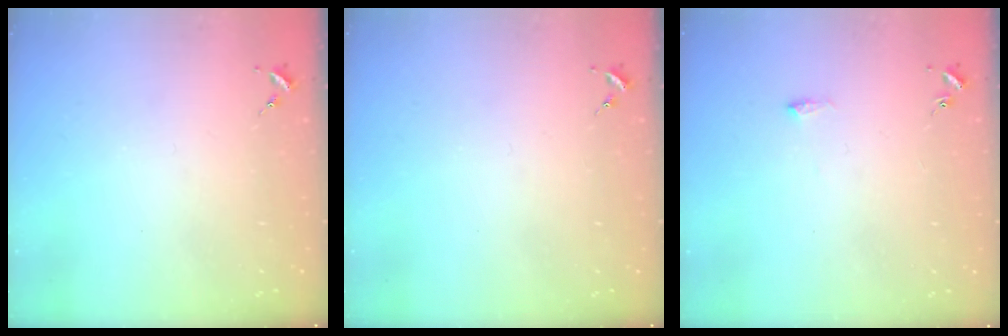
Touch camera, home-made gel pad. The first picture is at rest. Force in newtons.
{"total": 0.0}
{"total": 4.6, "press": 4.6, "slide": 0.7}